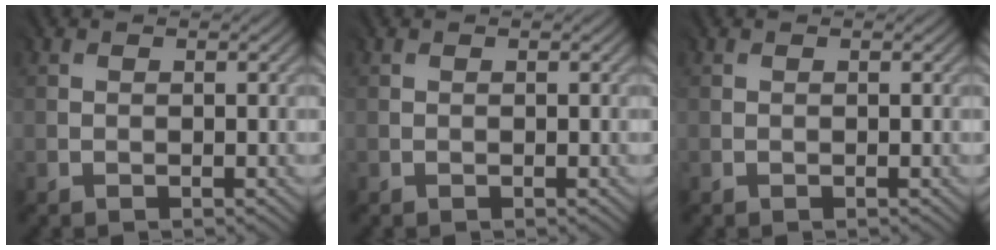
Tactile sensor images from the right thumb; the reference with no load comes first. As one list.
[{"total": 0.0}, {"total": 0.0}]